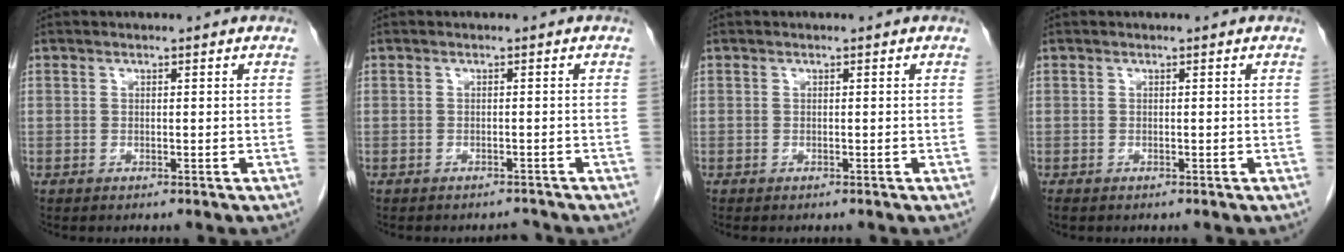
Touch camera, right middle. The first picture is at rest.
{"total": 2.3, "force": [-2.2, 0.6, 0.1], "torque": [0.001, -0.005, -0.029]}
{"total": 0.5, "force": [-0.5, 0.2, 0.1], "torque": [-0.005, 0.001, -0.007]}
{"total": 0.8, "force": [-0.6, 0.3, 0.3], "torque": [-0.007, -0.001, -0.008]}